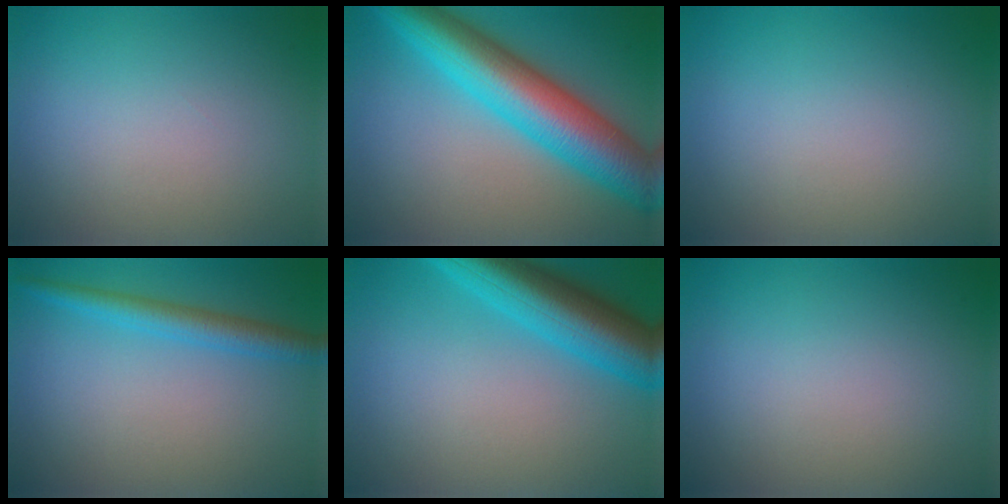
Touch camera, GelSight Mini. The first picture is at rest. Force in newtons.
{"total": 10.3, "press": 10.3, "slide": 0.2}
{"total": 0.0}
{"total": 2.9, "press": 2.9, "slide": 0.1}
{"total": 8.5, "press": 8.5, "slide": 0.6}
{"total": 0.0}